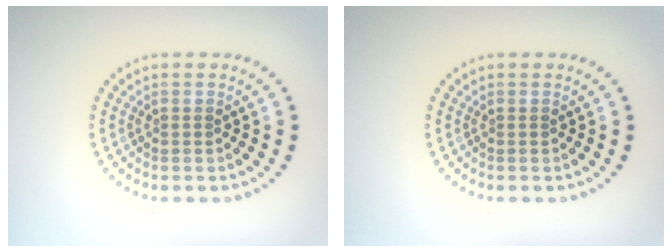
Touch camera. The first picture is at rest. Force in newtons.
{"total": 0.0}